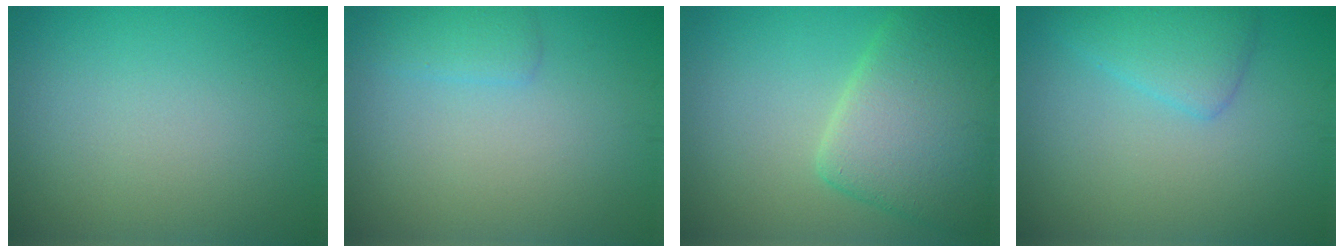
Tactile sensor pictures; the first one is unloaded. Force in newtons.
{"total": 1.5, "press": 1.5, "slide": 0.1}
{"total": 6.9, "press": 6.9, "slide": 0.4}
{"total": 2.8, "press": 2.8, "slide": 0.2}